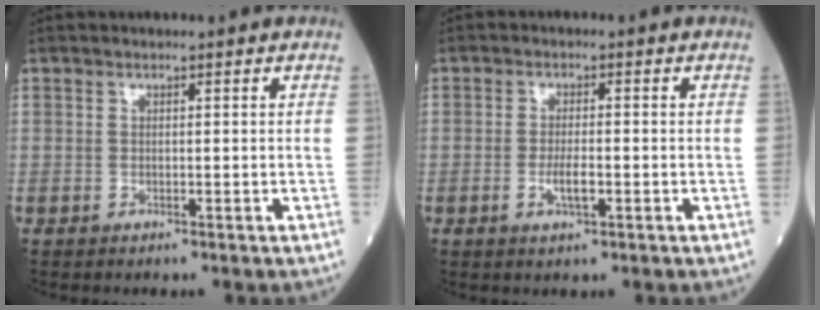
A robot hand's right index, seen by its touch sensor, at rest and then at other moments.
{"total": 3.1, "force": [-0.9, 0.7, 2.8], "torque": [-0.052, 0.000, -0.015]}